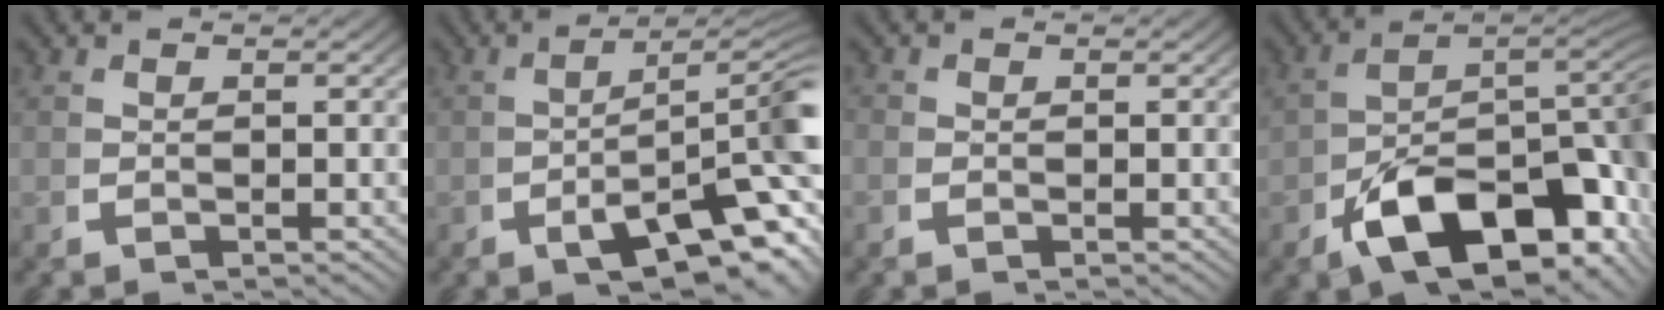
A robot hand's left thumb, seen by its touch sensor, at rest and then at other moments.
{"total": 8.9, "force": [-1.6, 4.2, 7.7], "torque": [-0.116, -0.027, -0.012]}
{"total": 0.7, "force": [-0.3, 0.6, 0.0], "torque": [-0.001, -0.002, -0.011]}
{"total": 18.6, "force": [-3.1, 11.9, 13.9], "torque": [-0.225, -0.056, -0.034]}